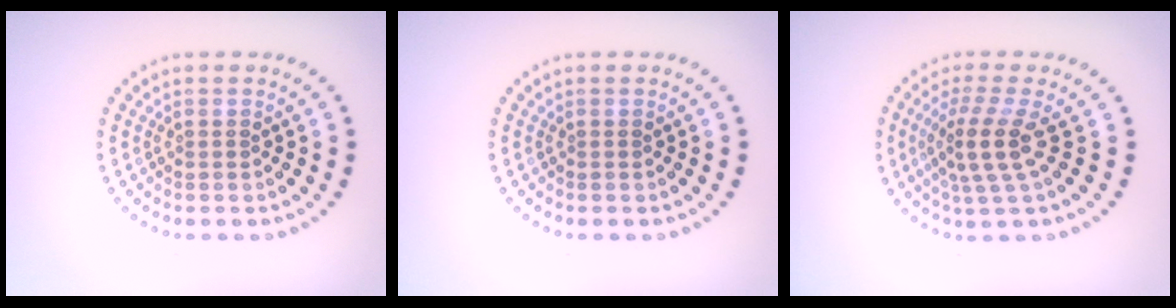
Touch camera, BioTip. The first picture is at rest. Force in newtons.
{"total": 0.0}
{"total": 3.9, "press": 2.7, "slide": 2.7}